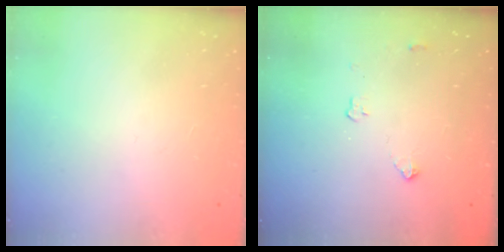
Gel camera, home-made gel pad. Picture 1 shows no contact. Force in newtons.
{"total": 3.3, "press": 3.3, "slide": 0.6}